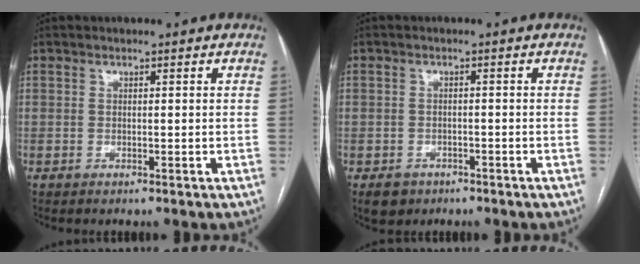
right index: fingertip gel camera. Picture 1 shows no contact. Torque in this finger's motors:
{"motor_torque": [-0.12, 0.09, -0.54, -0.16]}